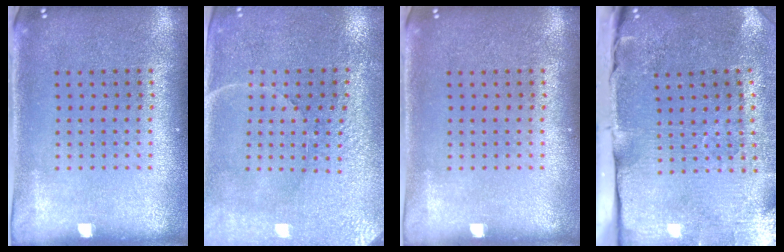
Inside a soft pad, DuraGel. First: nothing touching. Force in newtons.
{"total": 3.3, "press": 3.2, "slide": 0.8}
{"total": 0.0}
{"total": 4.8, "press": 3.8, "slide": 2.8}